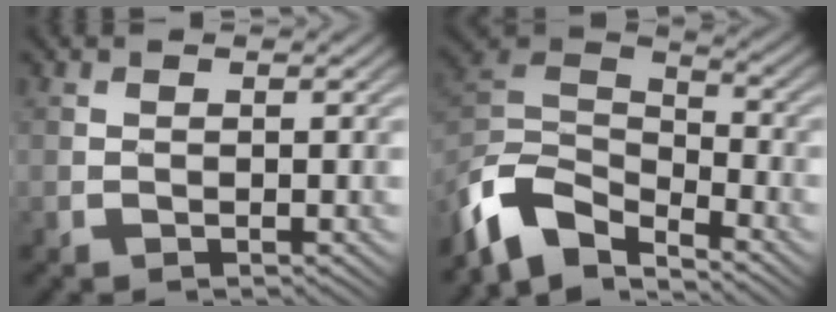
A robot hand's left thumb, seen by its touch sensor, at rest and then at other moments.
{"total": 10.2, "force": [-7.4, 4.6, 5.2], "torque": [-0.117, -0.005, -0.160]}